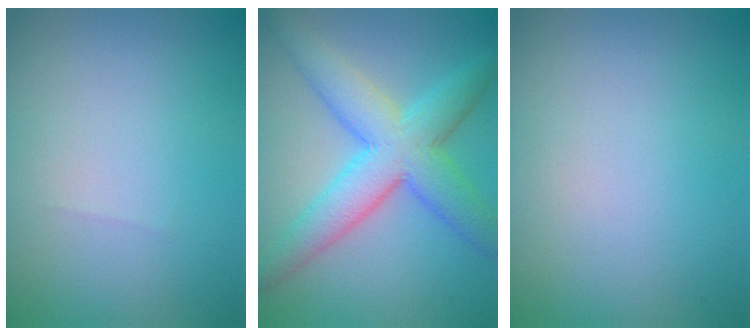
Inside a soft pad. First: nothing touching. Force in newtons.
{"total": 7.5, "press": 7.5, "slide": 0.2}
{"total": 0.0}